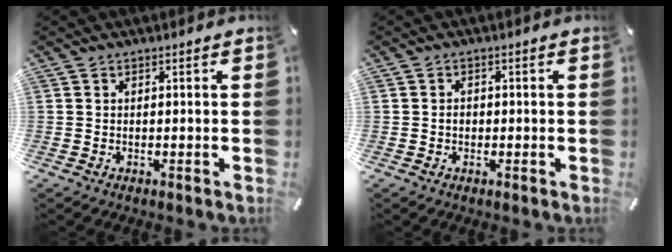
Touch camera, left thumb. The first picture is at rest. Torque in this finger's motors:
{"motor_torque": [0.36, 0.69, 0.05, 0.02, 0.00]}